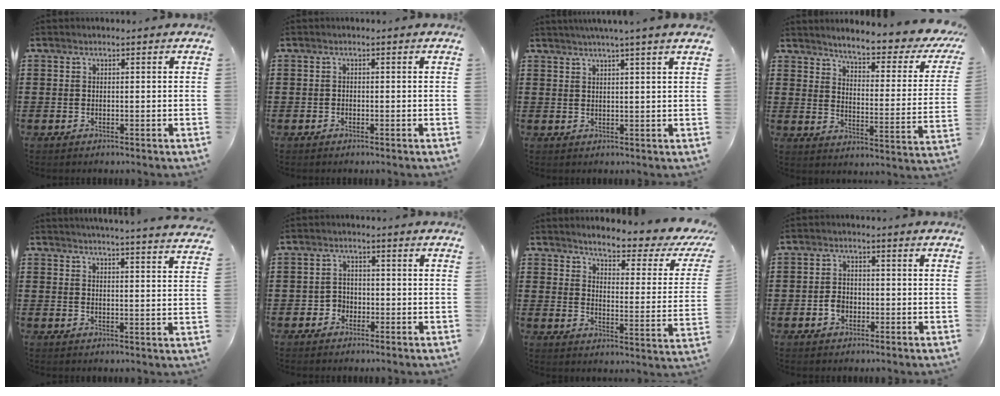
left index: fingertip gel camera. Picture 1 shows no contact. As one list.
[{"total": 0.6, "force": [-0.5, 0.4, 0.0], "torque": [-0.003, 0.002, -0.011]}, {"total": 2.6, "force": [2.1, -0.9, 1.1], "torque": [-0.025, -0.005, 0.037]}, {"total": 4.4, "force": [3.8, -0.4, 2.2], "torque": [-0.055, -0.037, 0.053]}, {"total": 3.9, "force": [3.8, -1.1, 0.4], "torque": [-0.020, -0.026, 0.065]}, {"total": 2.4, "force": [-1.4, 1.9, 0.3], "torque": [-0.014, 0.005, -0.032]}, {"total": 4.1, "force": [3.5, -0.2, 2.1], "torque": [-0.054, -0.033, 0.047]}, {"total": 2.7, "force": [-1.0, 2.1, 1.4], "torque": [-0.028, 0.003, -0.020]}]